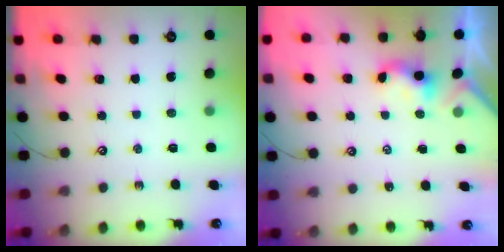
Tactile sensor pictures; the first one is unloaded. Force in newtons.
{"total": 1.1, "press": 1.0, "slide": 0.2}